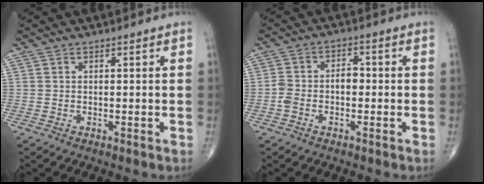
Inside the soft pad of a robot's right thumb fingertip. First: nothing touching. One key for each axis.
{"total": 4.9, "fx": -1.1, "fy": 3.2, "fz": 3.5, "tx": -0.061, "ty": 0.029, "tz": -0.021}